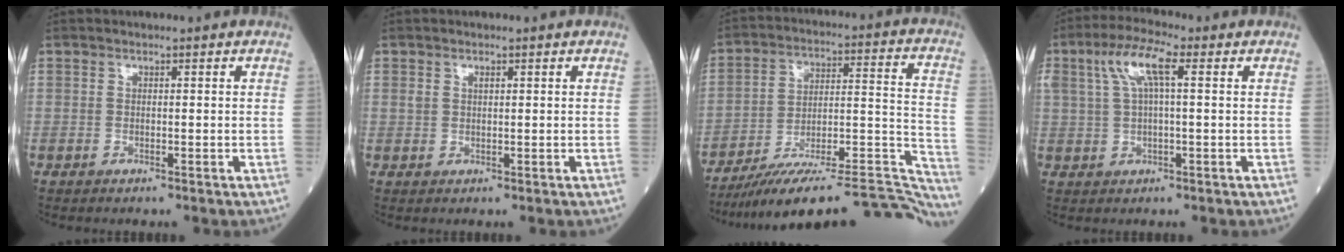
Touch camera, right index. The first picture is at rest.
{"total": 1.2, "force": [0.6, 0.7, 0.8], "torque": [-0.021, 0.008, 0.014]}
{"total": 27.9, "force": [-25.4, 1.8, 11.3], "torque": [-0.083, 0.017, -0.363]}
{"total": 6.8, "force": [2.3, 1.4, 6.3], "torque": [-0.133, 0.025, 0.044]}